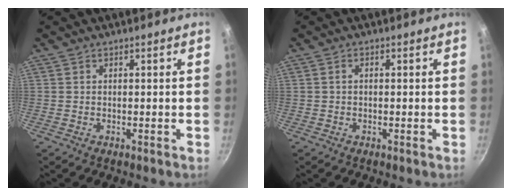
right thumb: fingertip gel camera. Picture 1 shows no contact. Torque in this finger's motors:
{"motor_torque": [-0.21, -0.13, -0.42, 0.31, 0.05]}